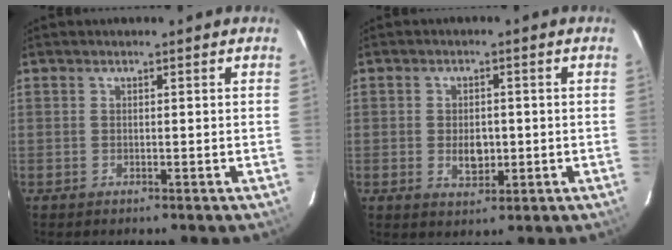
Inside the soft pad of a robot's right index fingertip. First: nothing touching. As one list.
[{"total": 4.4, "force": [-0.6, 2.9, 3.2], "torque": [-0.056, 0.000, -0.004]}]